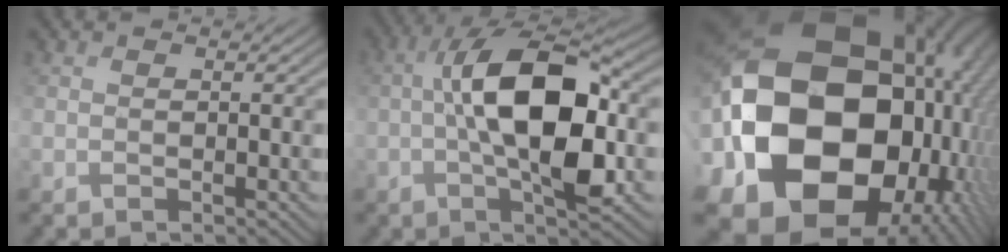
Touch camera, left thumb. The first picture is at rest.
{"total": 13.3, "force": [-0.3, 5.7, 12.0], "torque": [-0.214, 0.007, -0.007]}
{"total": 25.6, "force": [-0.9, 19.4, 16.7], "torque": [-0.359, -0.084, -0.004]}